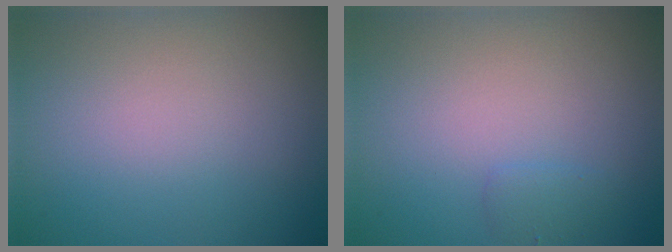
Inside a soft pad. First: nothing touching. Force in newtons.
{"total": 1.0, "press": 0.9, "slide": 0.1}